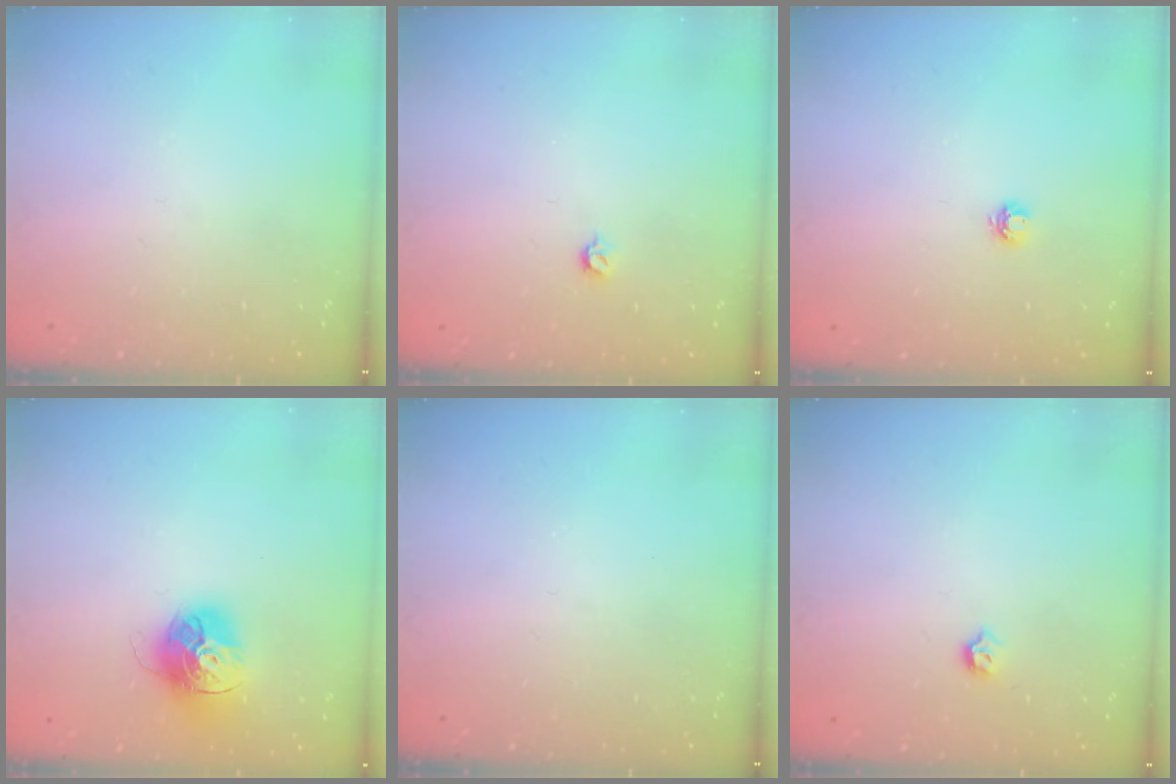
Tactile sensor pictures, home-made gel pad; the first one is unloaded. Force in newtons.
{"total": 3.9, "press": 3.8, "slide": 0.7}
{"total": 3.9, "press": 3.9, "slide": 0.5}
{"total": 14.9, "press": 14.9, "slide": 1.6}
{"total": 0.0}
{"total": 3.4, "press": 3.3, "slide": 0.6}